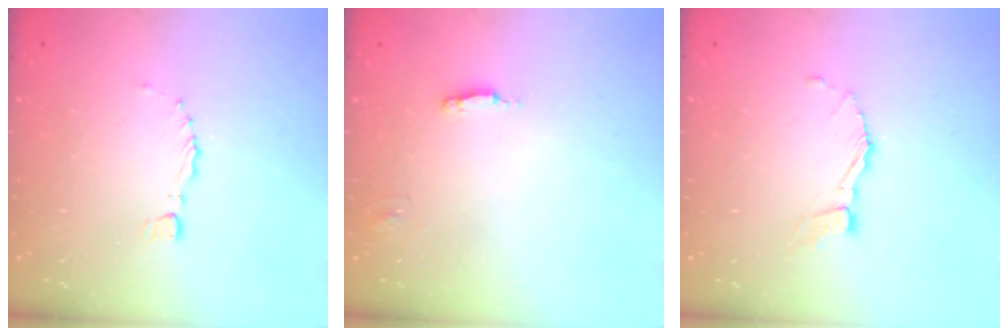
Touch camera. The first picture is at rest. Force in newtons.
{"total": 2.9, "press": 2.9, "slide": 0.3}
{"total": 7.1, "press": 7.1, "slide": 0.7}